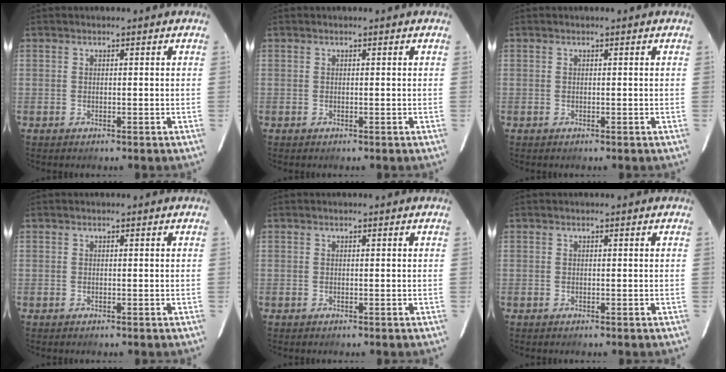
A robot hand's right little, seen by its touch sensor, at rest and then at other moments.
{"total": 0.0}
{"total": 0.0}
{"total": 0.0}
{"total": 0.0}
{"total": 0.0}